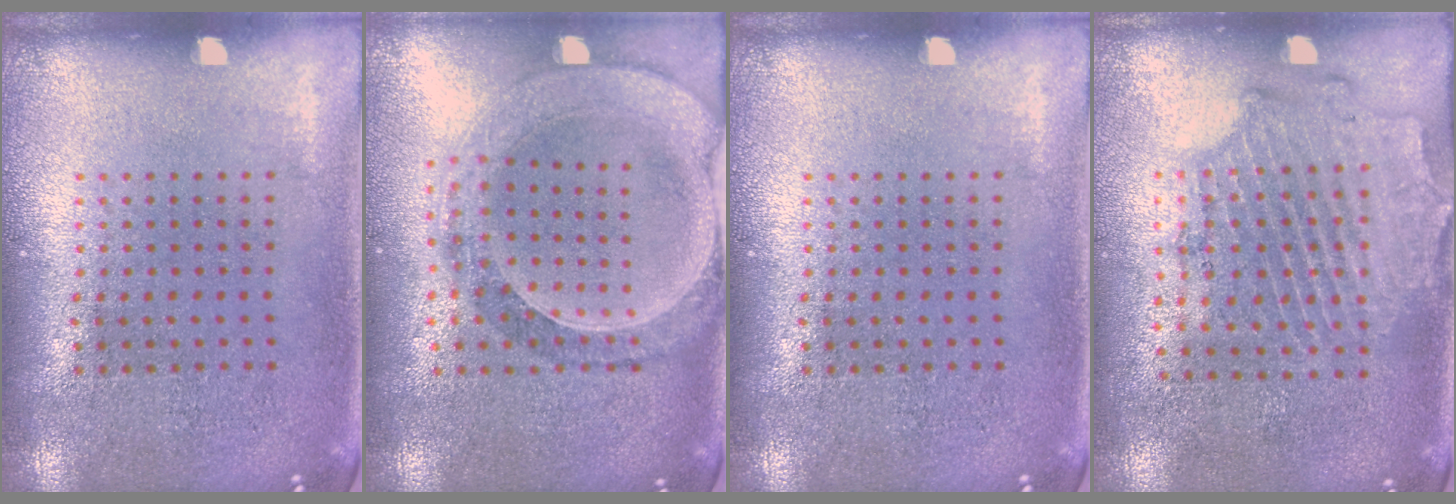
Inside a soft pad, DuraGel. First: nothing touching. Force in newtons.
{"total": 1.5, "press": 1.4, "slide": 0.4}
{"total": 0.0}
{"total": 1.7, "press": 1.5, "slide": 0.8}